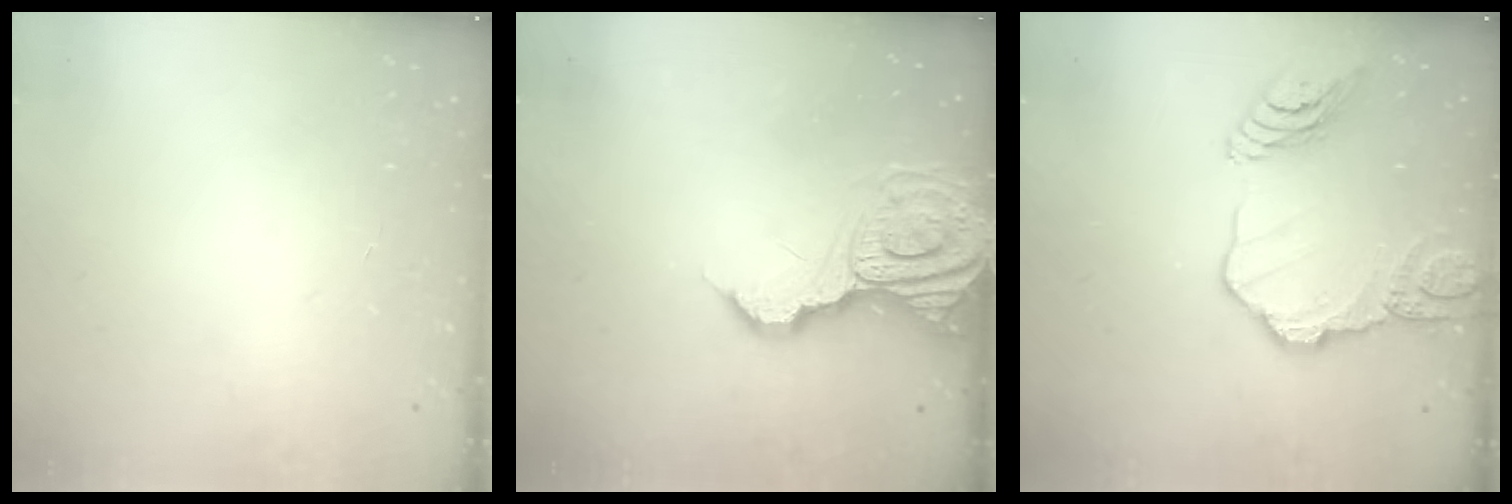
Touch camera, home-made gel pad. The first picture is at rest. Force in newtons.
{"total": 15.4, "press": 15.3, "slide": 1.7}
{"total": 14.6, "press": 14.5, "slide": 1.4}